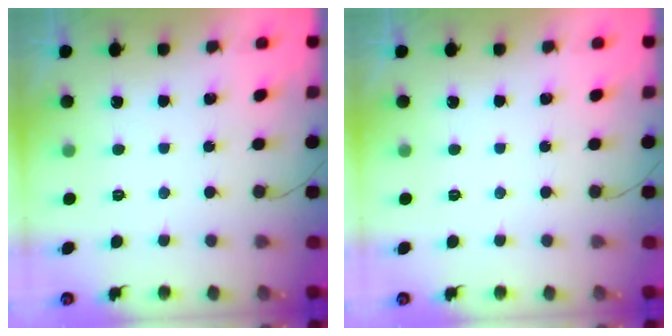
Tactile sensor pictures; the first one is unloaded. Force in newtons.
{"total": 0.0}